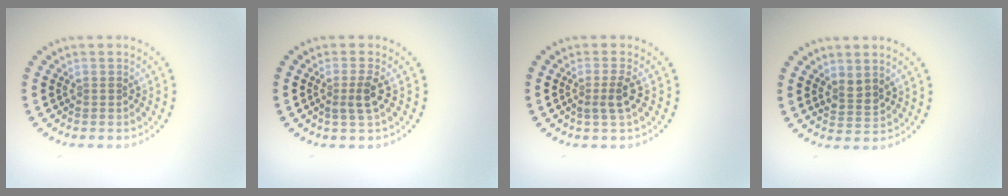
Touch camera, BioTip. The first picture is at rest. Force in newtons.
{"total": 1.8, "press": 1.5, "slide": 1.1}
{"total": 1.8, "press": 1.4, "slide": 1.1}
{"total": 1.7, "press": 1.3, "slide": 1.0}